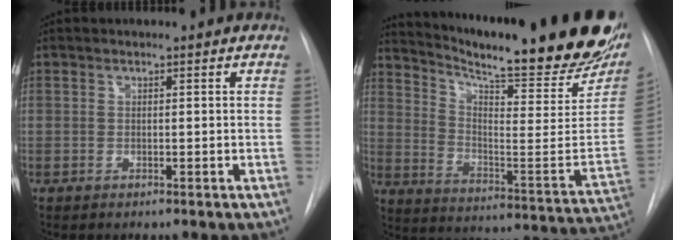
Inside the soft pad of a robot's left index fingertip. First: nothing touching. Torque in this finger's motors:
{"motor_torque": [0.21, -0.76, 0.41, 0.12]}